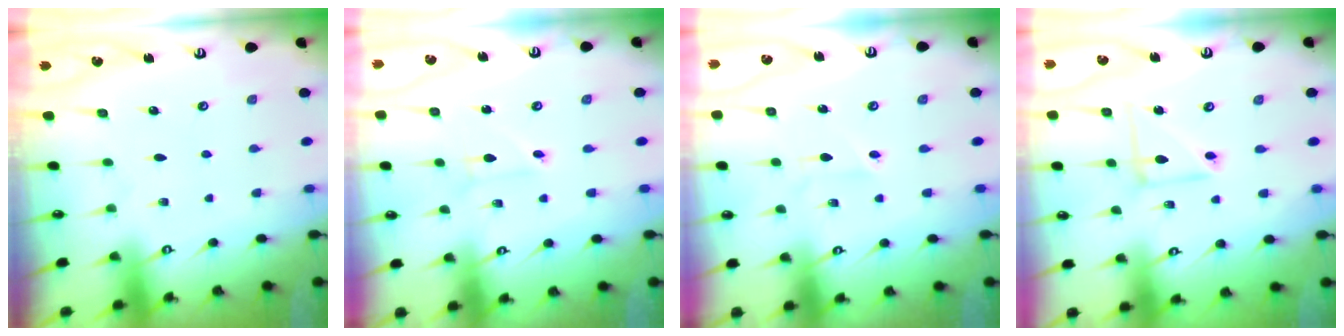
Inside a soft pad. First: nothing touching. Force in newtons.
{"total": 2.2, "press": 2.2, "slide": 0.0}
{"total": 1.8, "press": 1.7, "slide": 0.6}
{"total": 7.2, "press": 7.2, "slide": 0.6}